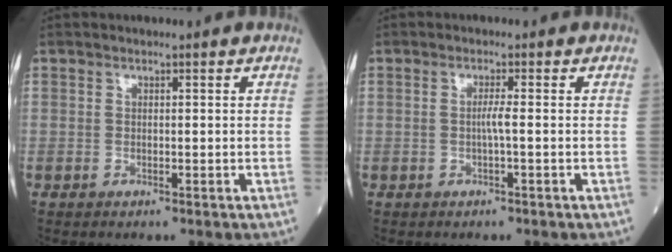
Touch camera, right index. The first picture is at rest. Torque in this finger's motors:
{"motor_torque": [0.25, 0.07, 0.17, 0.05]}